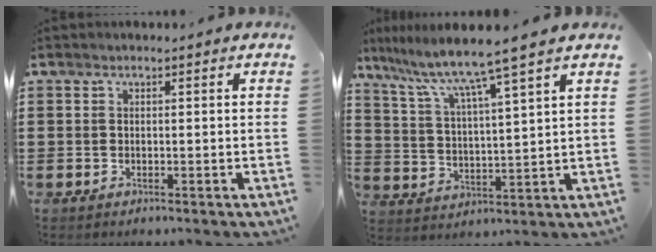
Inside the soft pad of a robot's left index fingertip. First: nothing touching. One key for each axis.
{"total": 7.3, "fx": 5.9, "fy": -0.9, "fz": 4.1, "tx": -0.106, "ty": -0.044, "tz": 0.092}